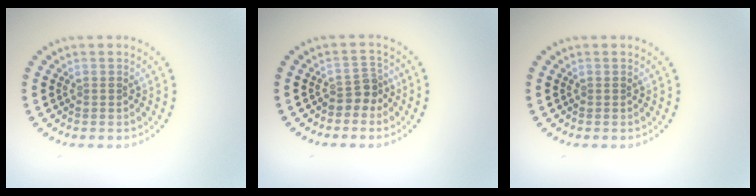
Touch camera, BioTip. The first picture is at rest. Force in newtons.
{"total": 2.2, "press": 1.7, "slide": 1.4}
{"total": 0.0}